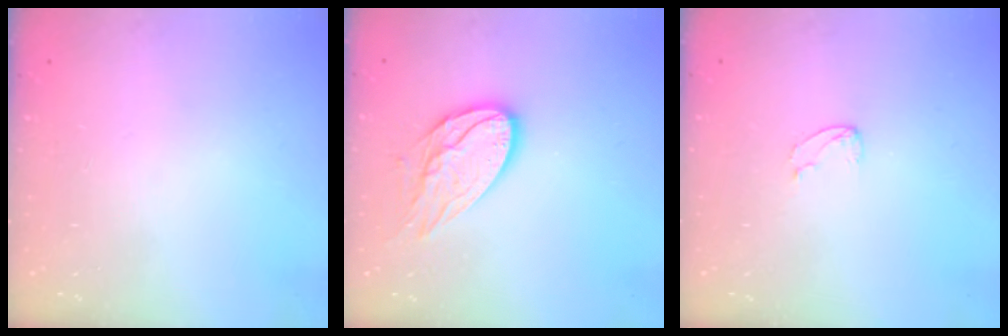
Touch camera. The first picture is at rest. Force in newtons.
{"total": 12.8, "press": 12.8, "slide": 1.0}
{"total": 2.5, "press": 2.5, "slide": 0.2}